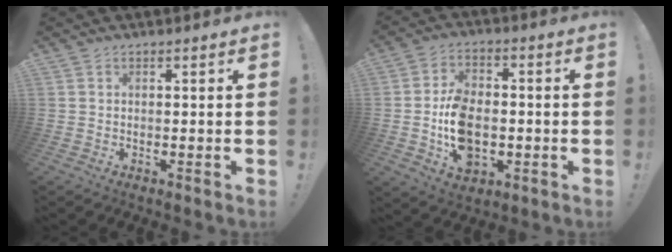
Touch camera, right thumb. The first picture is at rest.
{"total": 13.0, "force": [-3.0, 9.3, 8.5], "torque": [-0.129, 0.014, -0.049]}